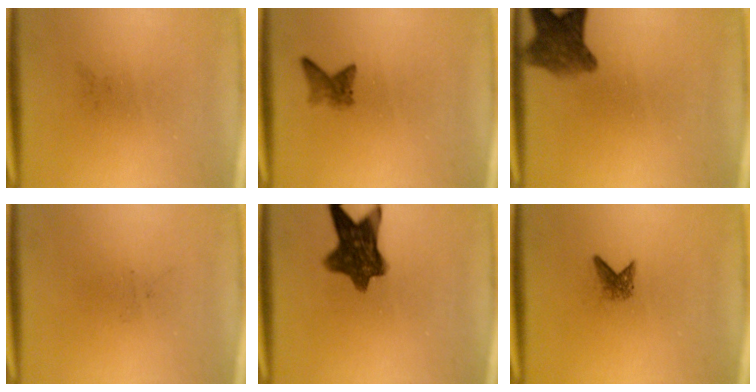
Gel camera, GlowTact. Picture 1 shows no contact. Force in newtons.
{"total": 1.9}
{"total": 6.4}
{"total": 0.0}
{"total": 9.5}
{"total": 1.6}